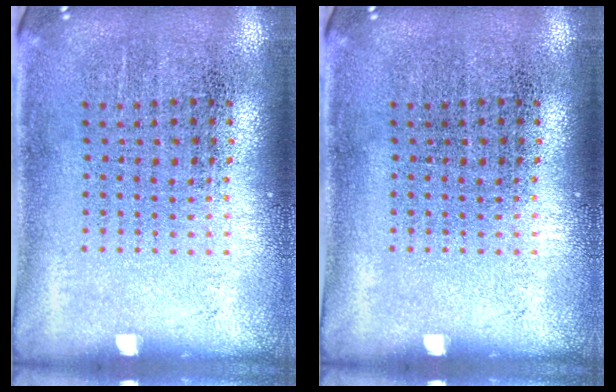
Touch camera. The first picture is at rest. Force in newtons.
{"total": 0.0}